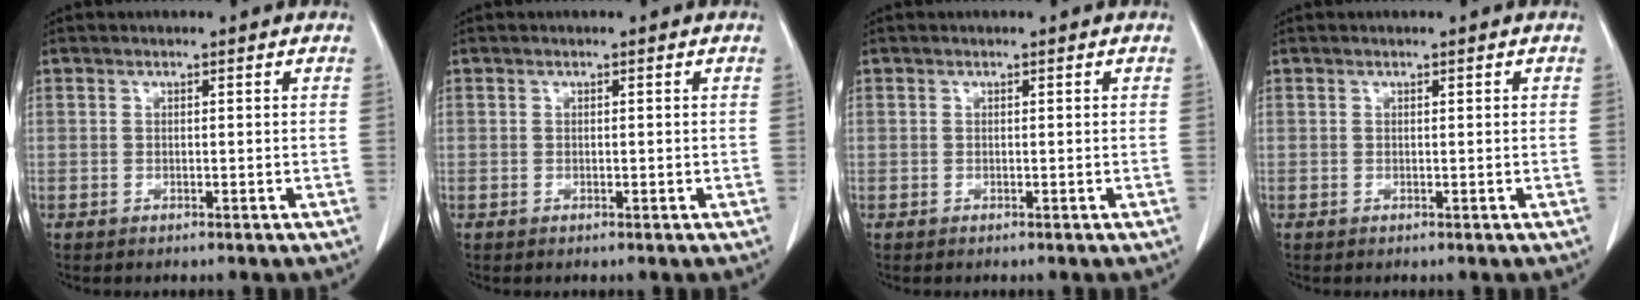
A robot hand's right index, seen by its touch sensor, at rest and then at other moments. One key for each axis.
{"total": 0.0}
{"total": 0.0}
{"total": 0.0}